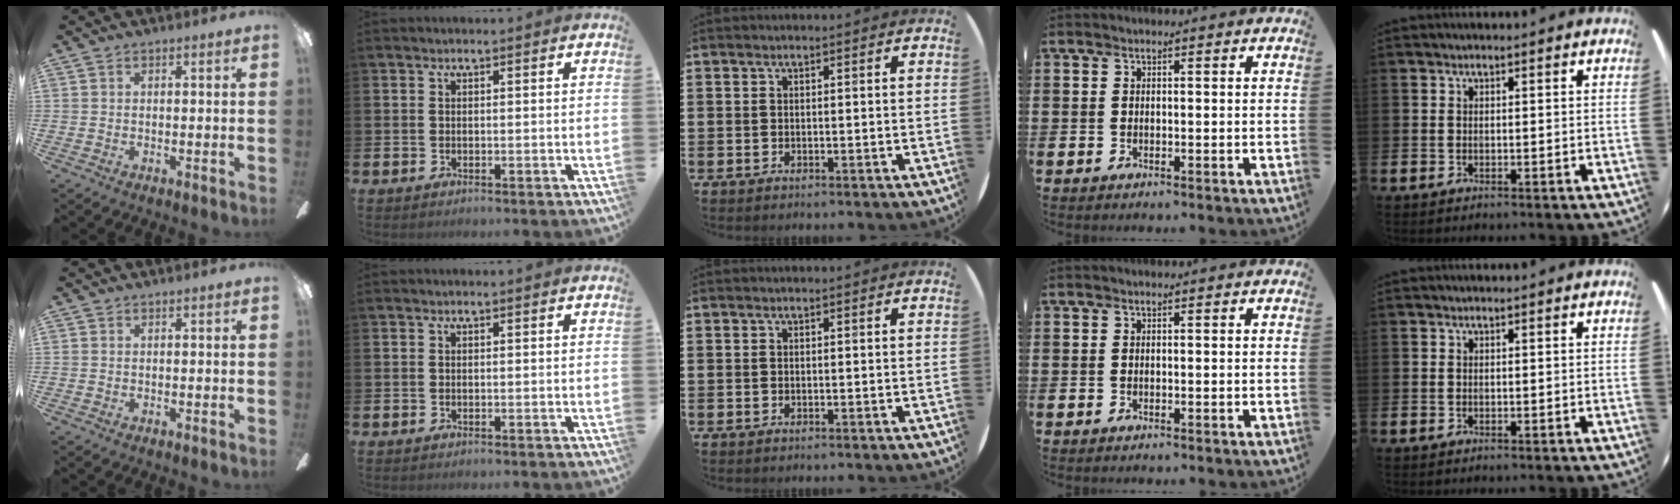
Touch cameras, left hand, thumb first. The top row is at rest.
{}